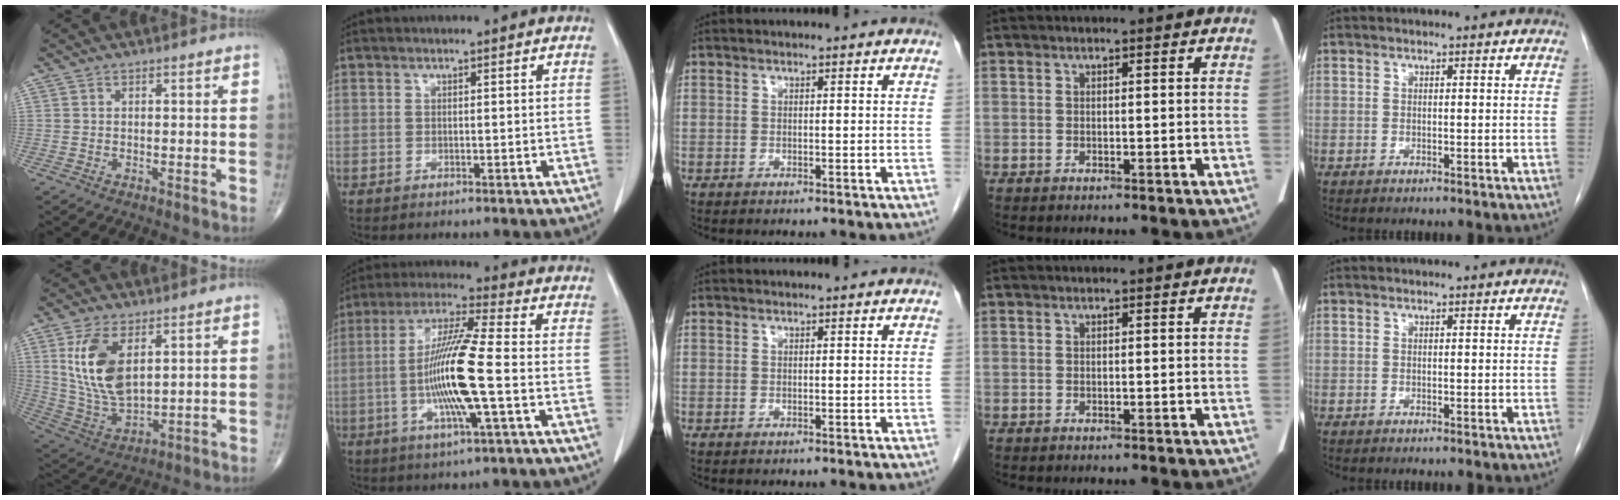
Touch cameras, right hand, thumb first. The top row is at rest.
{"thumb": {"total": 14.0, "force": [4.5, 7.2, 11.2], "torque": [-0.219, -0.021, 0.102]}, "index": {"total": 13.5, "force": [-2.4, 0.3, 13.3], "torque": [-0.261, -0.006, -0.051]}}